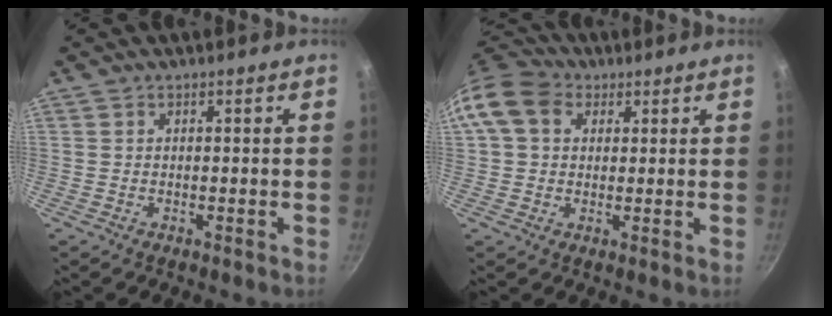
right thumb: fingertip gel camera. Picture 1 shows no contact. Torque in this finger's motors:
{"motor_torque": [0.28, 0.29, 0.33, -0.24, 0.38]}